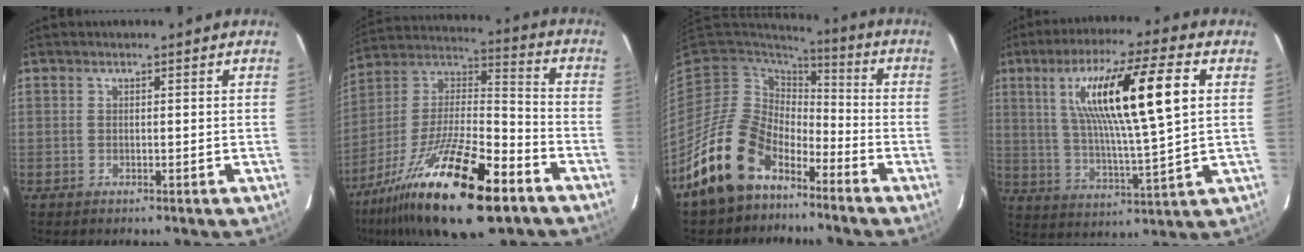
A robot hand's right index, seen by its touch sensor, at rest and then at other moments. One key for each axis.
{"total": 26.8, "fx": -15.8, "fy": 8.6, "fz": 19.9, "tx": -0.374, "ty": -0.026, "tz": -0.273}
{"total": 18.2, "fx": -11.2, "fy": 10.7, "fz": 9.6, "tx": -0.219, "ty": -0.005, "tz": -0.191}
{"total": 18.7, "fx": 5.3, "fy": 2.1, "fz": 17.8, "tx": -0.315, "ty": 0.008, "tz": 0.096}